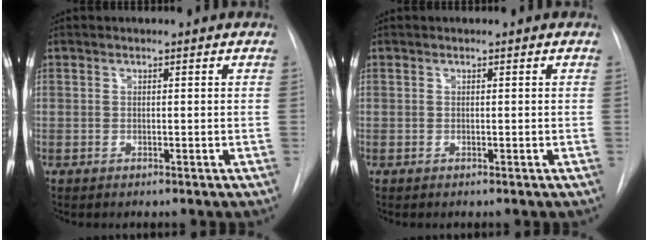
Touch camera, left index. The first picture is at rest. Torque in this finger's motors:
{"motor_torque": [0.00, 0.00, 0.00, 0.01]}